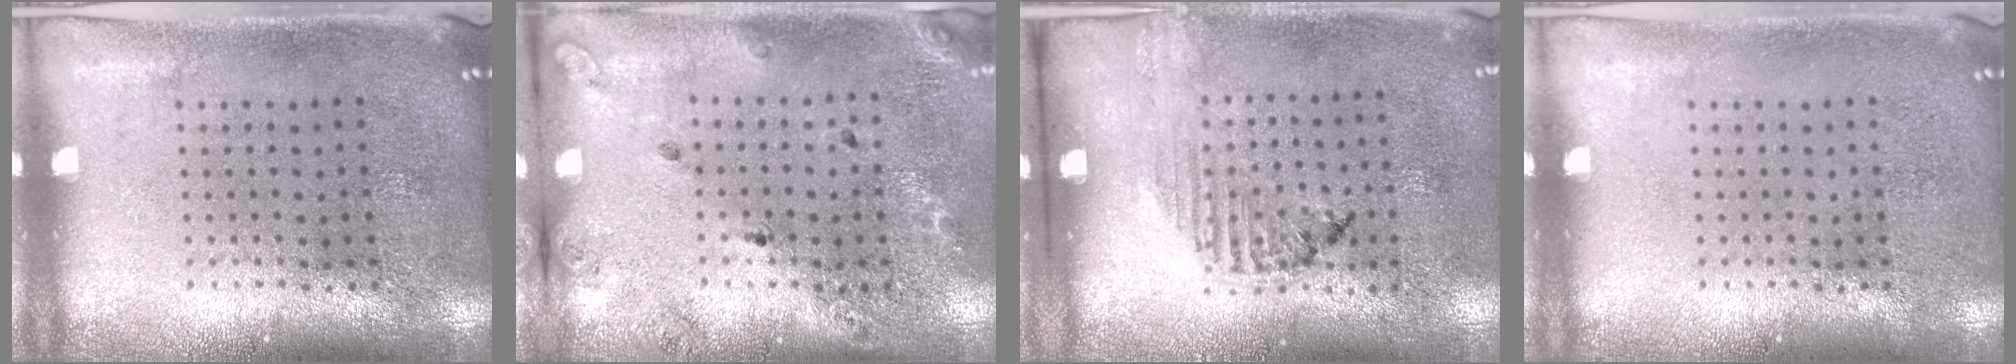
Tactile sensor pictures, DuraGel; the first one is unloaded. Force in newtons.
{"total": 1.3, "press": 1.2, "slide": 0.4}
{"total": 1.3, "press": 1.2, "slide": 0.4}
{"total": 0.0}